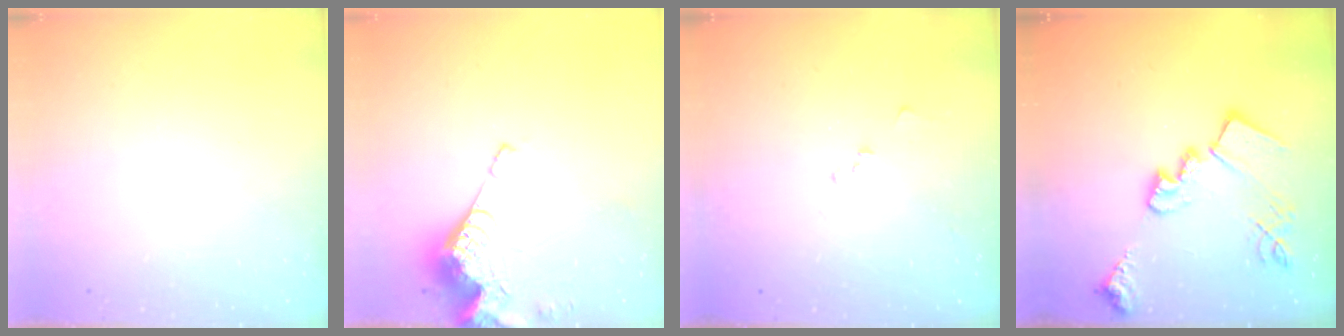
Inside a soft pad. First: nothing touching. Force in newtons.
{"total": 9.0, "press": 9.0, "slide": 1.1}
{"total": 6.5, "press": 6.4, "slide": 0.7}
{"total": 19.2, "press": 19.1, "slide": 1.4}